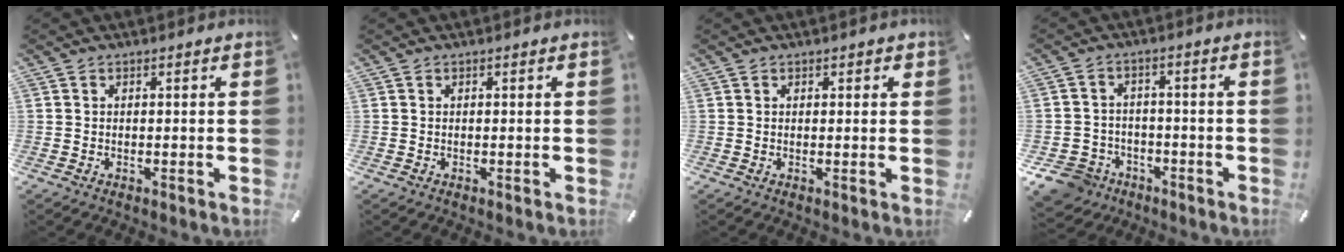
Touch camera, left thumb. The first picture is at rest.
{"total": 0.0}
{"total": 0.6, "force": [0.4, 0.4, 0.2], "torque": [0.003, -0.001, 0.006]}
{"total": 7.7, "force": [-4.7, 5.9, 1.5], "torque": [-0.044, 0.034, -0.088]}